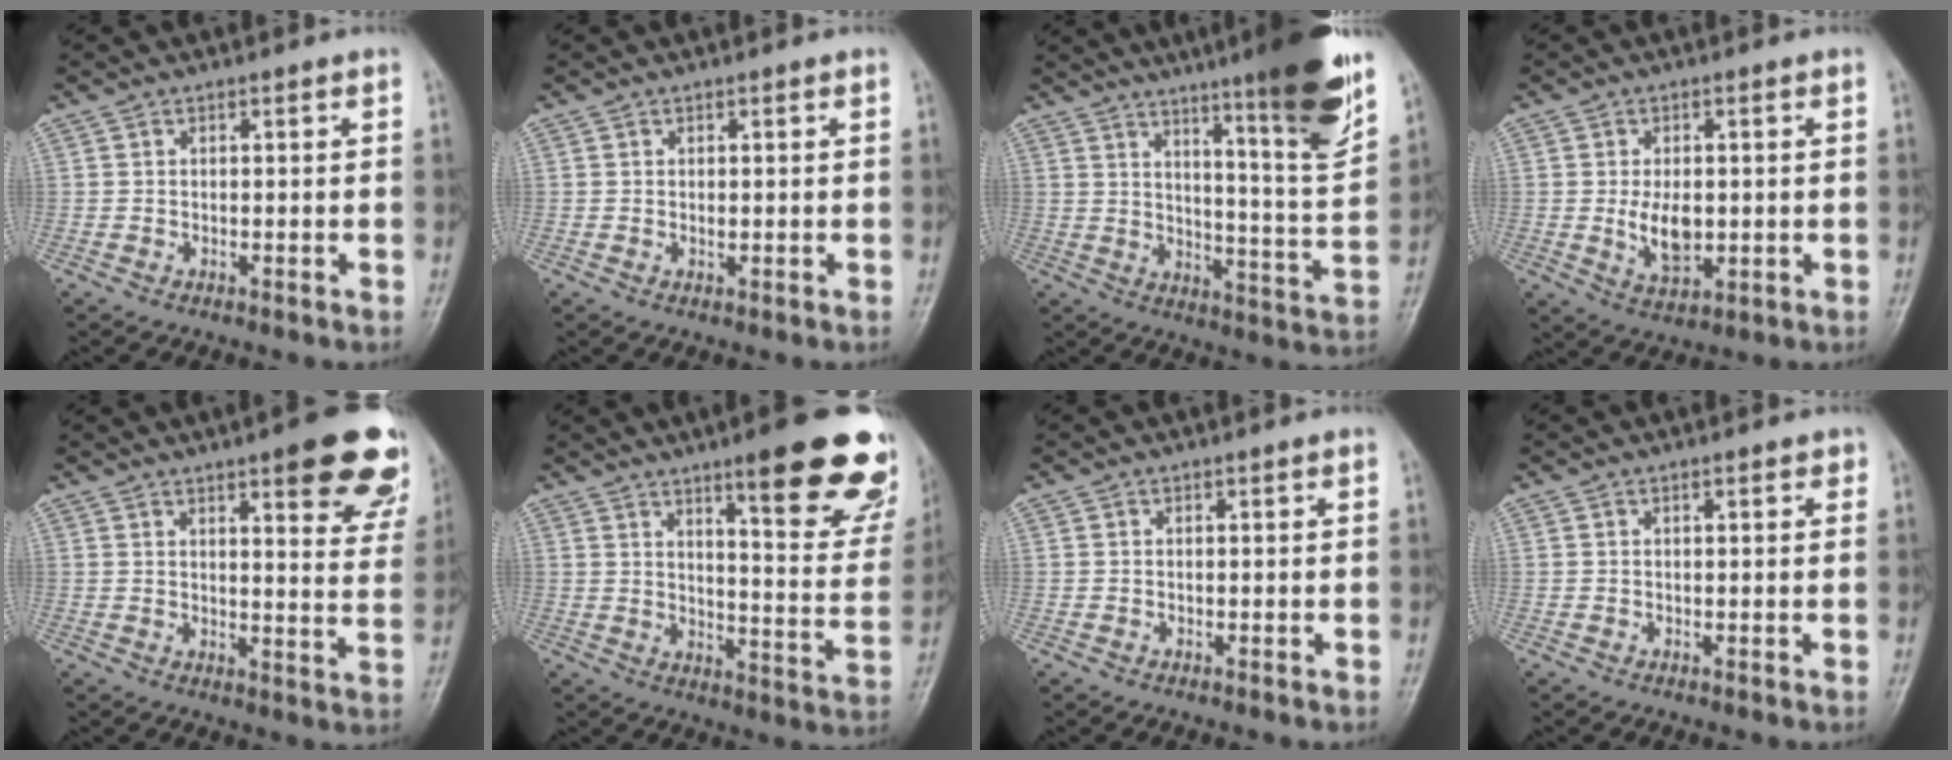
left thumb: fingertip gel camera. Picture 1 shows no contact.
{"total": 0.9, "force": [0.1, 0.4, 0.7], "torque": [-0.011, -0.002, 0.004]}
{"total": 17.9, "force": [11.1, 1.3, 14.0], "torque": [-0.180, -0.063, 0.161]}
{"total": 6.8, "force": [-0.2, 4.0, 5.5], "torque": [-0.084, -0.011, 0.005]}
{"total": 16.7, "force": [9.9, 4.4, 12.7], "torque": [-0.120, -0.044, 0.113]}
{"total": 22.5, "force": [13.8, 4.7, 17.1], "torque": [-0.184, -0.070, 0.183]}
{"total": 0.0}
{"total": 1.3, "force": [0.7, 0.6, 0.9], "torque": [-0.008, 0.000, 0.006]}